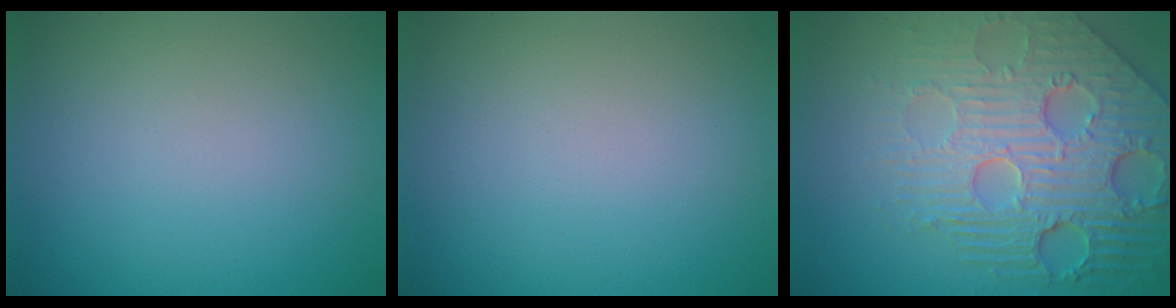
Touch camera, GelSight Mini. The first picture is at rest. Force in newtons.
{"total": 0.0}
{"total": 8.6, "press": 5.9, "slide": 6.3}